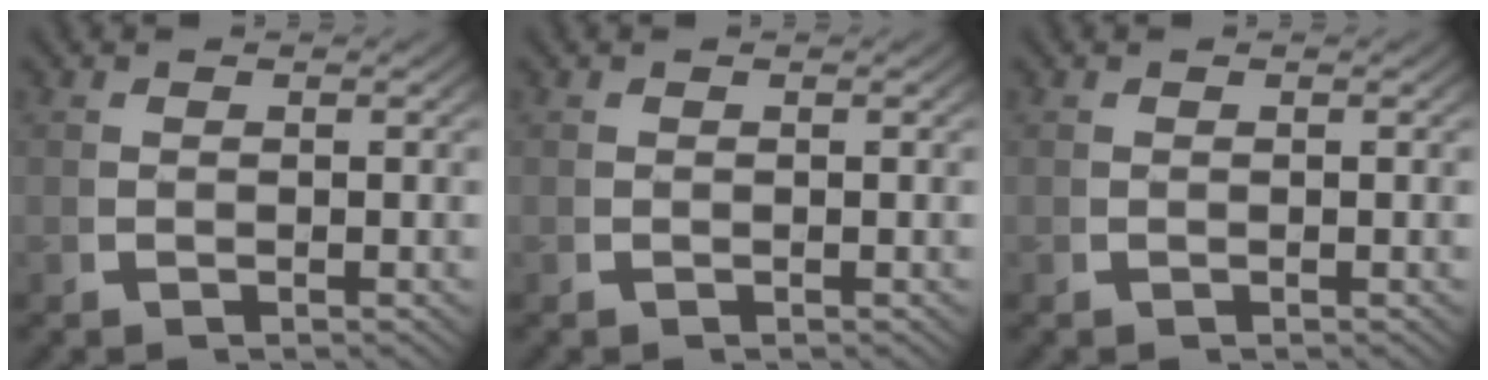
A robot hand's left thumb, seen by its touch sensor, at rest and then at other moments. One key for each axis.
{"total": 0.0}
{"total": 0.0}